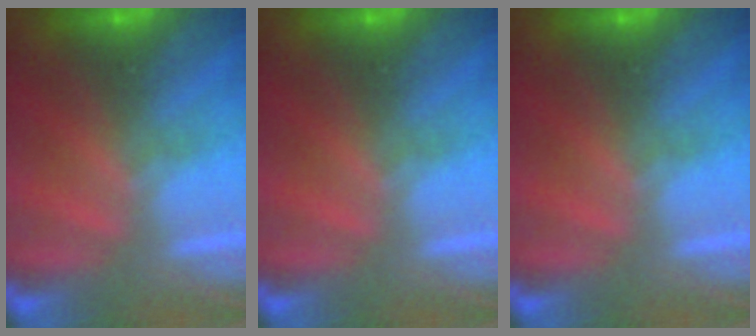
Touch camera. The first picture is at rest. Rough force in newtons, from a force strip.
{"total": 0.0}
{"total": 0.0}